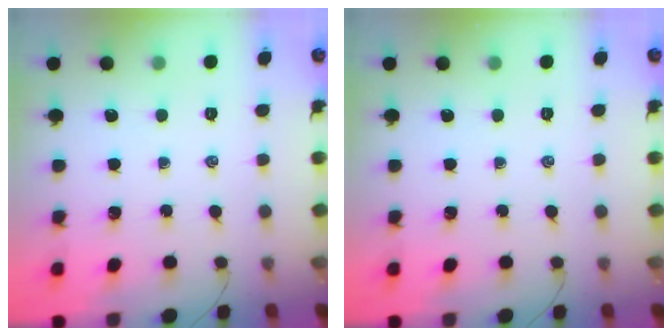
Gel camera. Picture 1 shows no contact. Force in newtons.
{"total": 0.0}